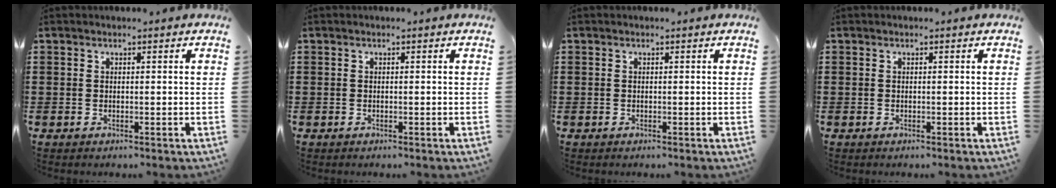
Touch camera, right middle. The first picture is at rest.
{"total": 0.0}
{"total": 0.0}
{"total": 0.0}